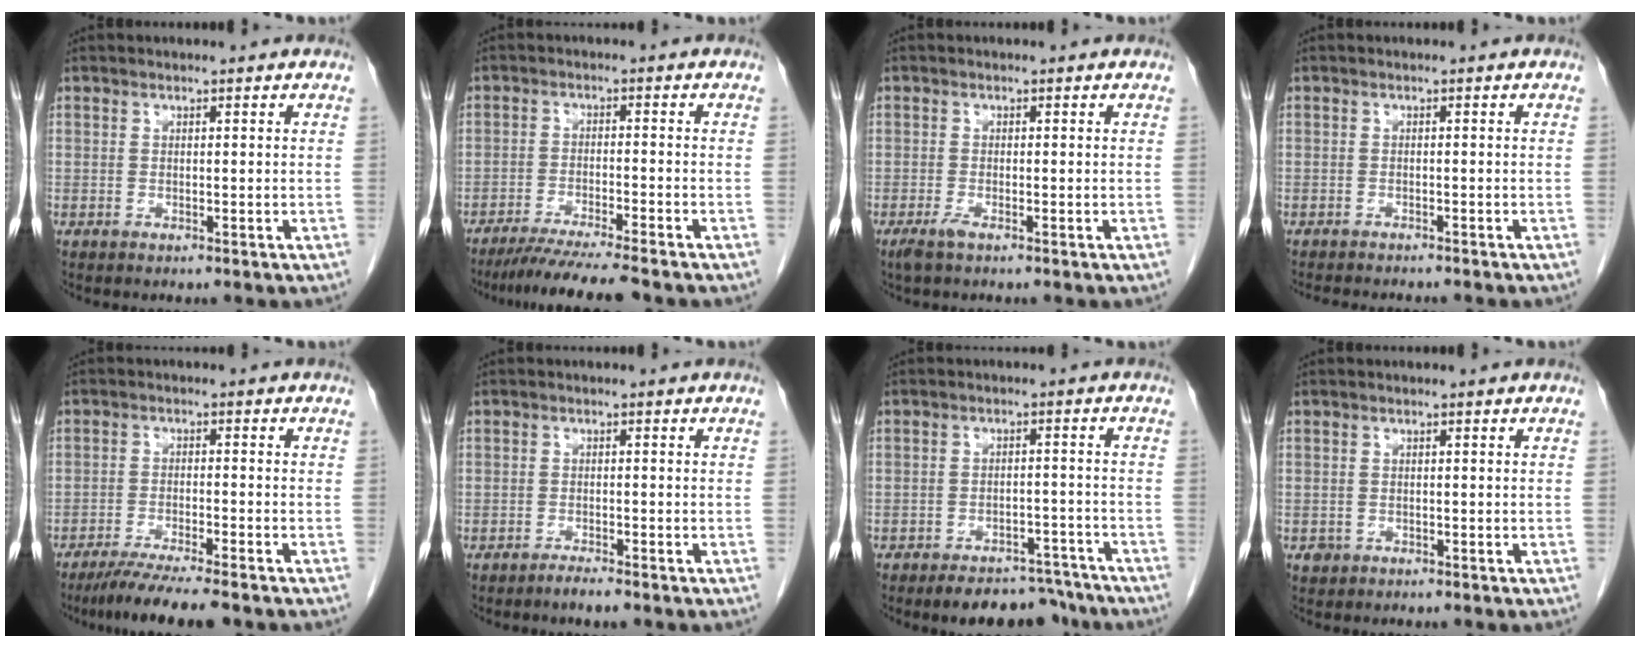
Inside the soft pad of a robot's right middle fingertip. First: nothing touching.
{"total": 9.2, "force": [-8.0, -0.7, 4.6], "torque": [-0.060, -0.028, -0.128]}
{"total": 1.6, "force": [-1.0, 0.2, 1.1], "torque": [-0.028, -0.004, -0.021]}
{"total": 7.2, "force": [-6.4, 1.2, 2.9], "torque": [-0.033, -0.006, -0.083]}
{"total": 8.3, "force": [-6.9, 0.0, 4.7], "torque": [-0.071, -0.022, -0.112]}
{"total": 1.7, "force": [-1.5, 0.1, 0.8], "torque": [-0.018, -0.002, -0.025]}
{"total": 9.3, "force": [-8.1, 3.7, 2.7], "torque": [-0.013, 0.012, -0.108]}
{"total": 1.0, "force": [-0.5, 0.8, 0.1], "torque": [-0.002, 0.004, -0.005]}